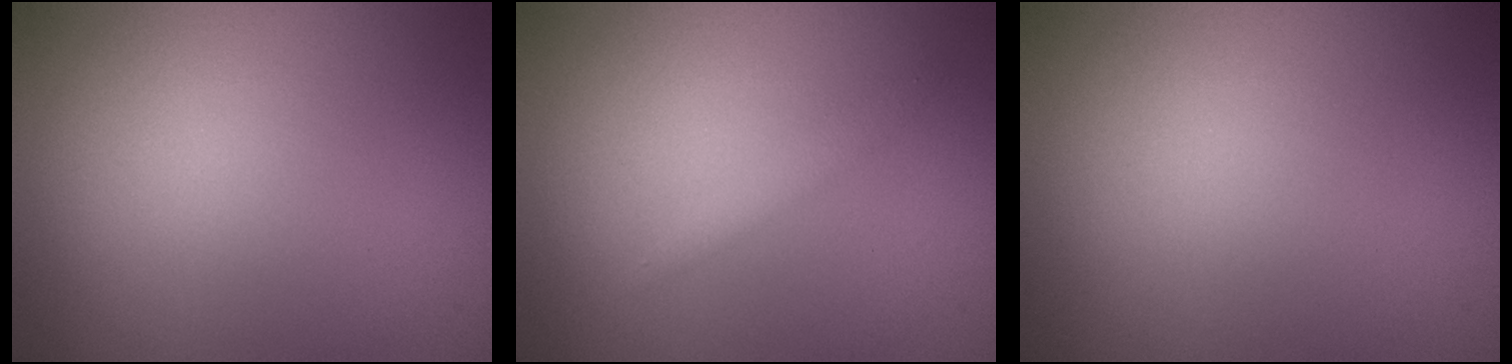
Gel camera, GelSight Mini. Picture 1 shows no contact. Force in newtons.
{"total": 1.2, "press": 1.2, "slide": 0.1}
{"total": 0.0}